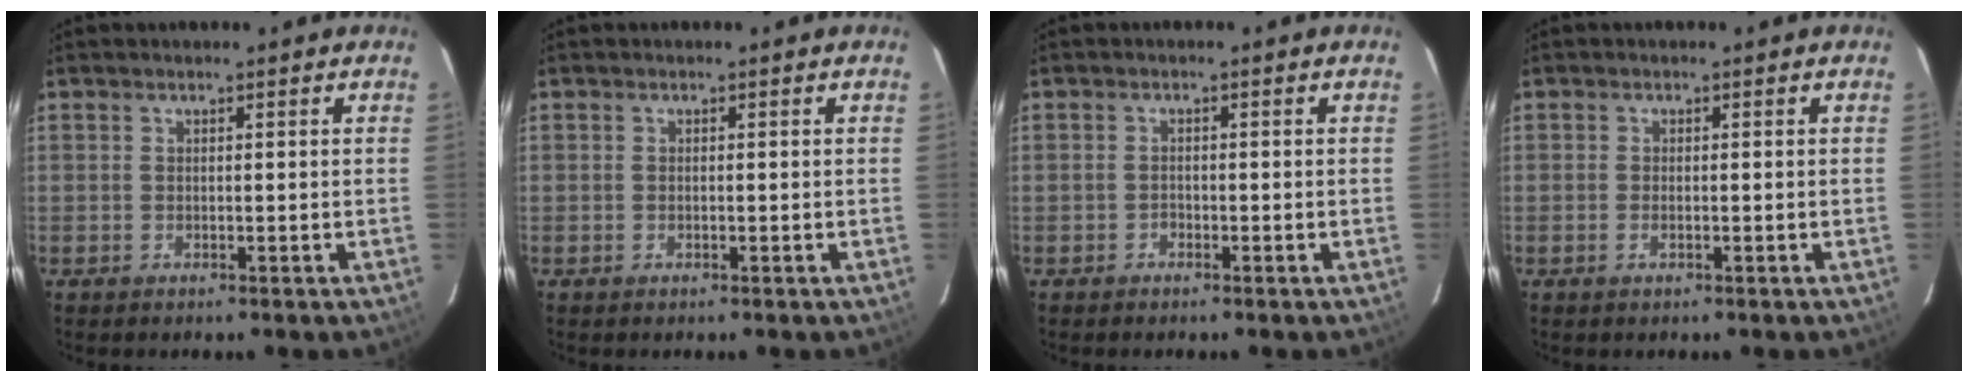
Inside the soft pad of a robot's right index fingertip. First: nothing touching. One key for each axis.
{"total": 0.0}
{"total": 0.7, "fx": -0.6, "fy": 0.5, "fz": 0.1, "tx": -0.001, "ty": 0.002, "tz": -0.009}
{"total": 1.1, "fx": -0.5, "fy": 0.5, "fz": 0.9, "tx": -0.019, "ty": -0.001, "tz": -0.009}